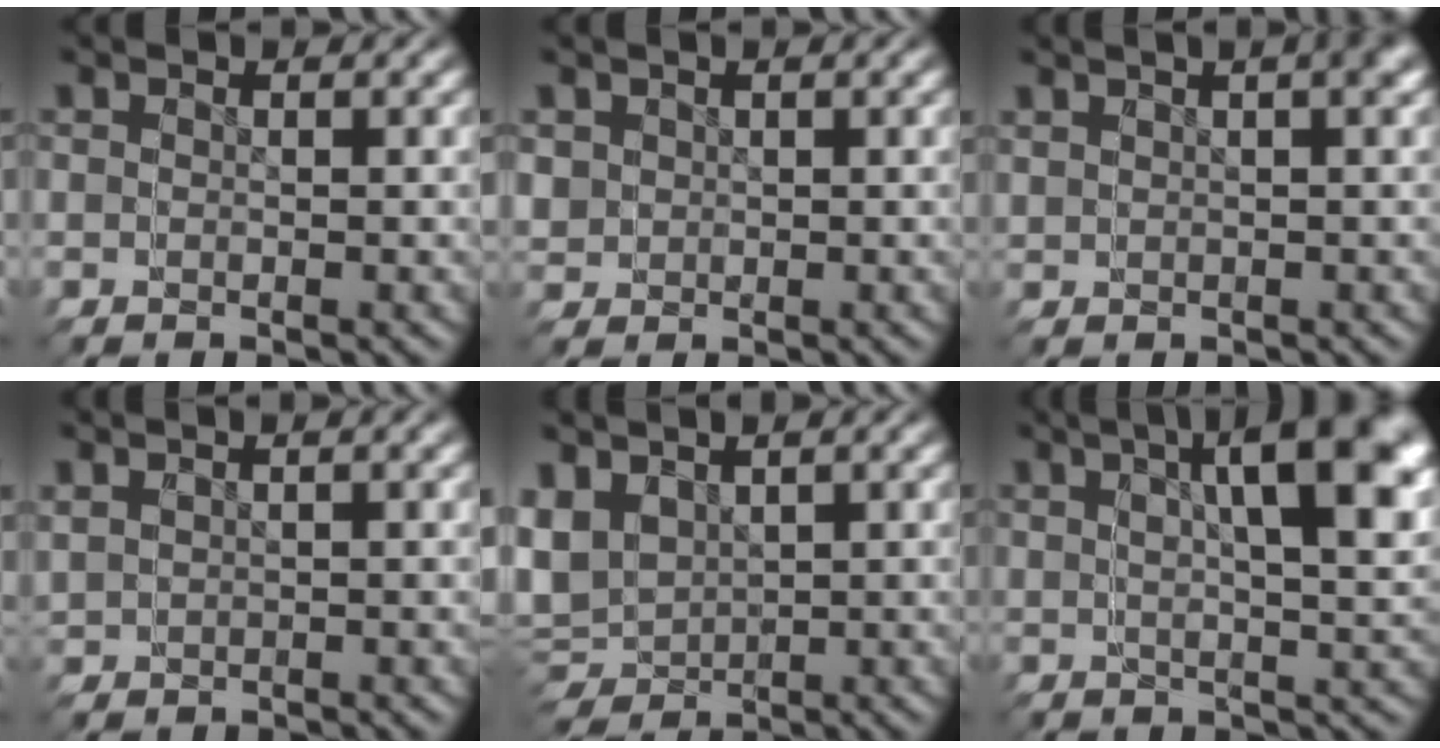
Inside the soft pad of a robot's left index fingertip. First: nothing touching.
{"total": 3.2, "force": [0.4, 3.2, -0.1], "torque": [-0.011, -0.018, 0.012]}
{"total": 0.7, "force": [0.3, 0.0, 0.7], "torque": [-0.015, 0.006, 0.007]}
{"total": 0.9, "force": [0.0, 0.9, 0.0], "torque": [-0.012, -0.001, 0.005]}
{"total": 6.8, "force": [-0.7, 6.5, 1.8], "torque": [-0.064, -0.034, 0.006]}
{"total": 5.3, "force": [2.1, 0.8, 4.8], "torque": [-0.051, 0.029, 0.024]}